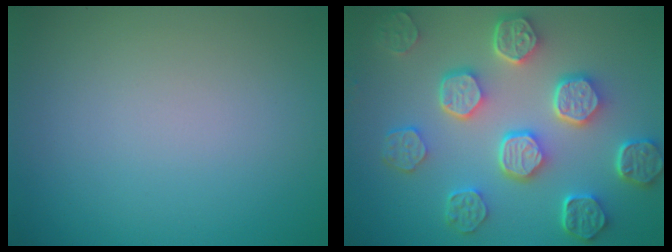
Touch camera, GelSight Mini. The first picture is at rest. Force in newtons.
{"total": 7.6, "press": 5.9, "slide": 4.9}